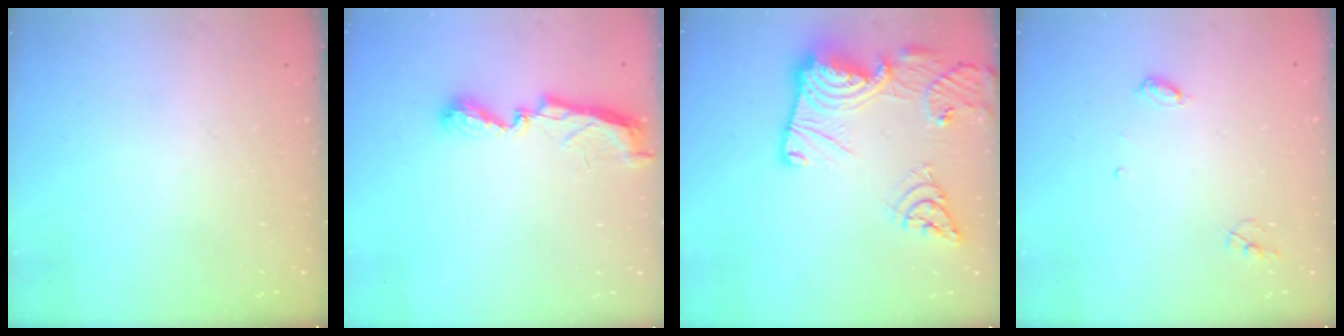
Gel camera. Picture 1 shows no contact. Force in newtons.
{"total": 7.0, "press": 7.0, "slide": 0.2}
{"total": 22.7, "press": 22.6, "slide": 2.4}
{"total": 5.3, "press": 5.3, "slide": 0.5}